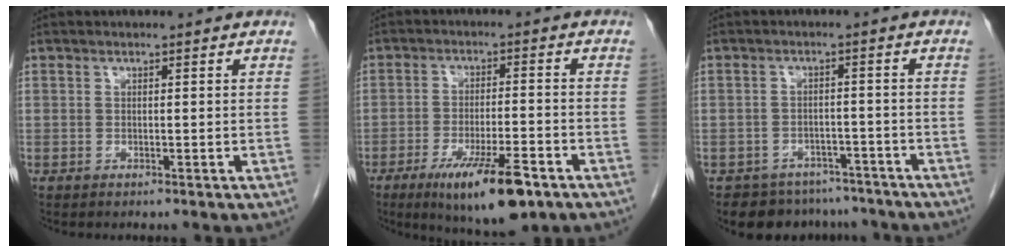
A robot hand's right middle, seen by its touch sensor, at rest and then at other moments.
{"total": 12.0, "force": [-7.1, 2.2, 9.5], "torque": [-0.157, -0.023, -0.107]}
{"total": 8.5, "force": [-7.3, 4.4, 0.7], "torque": [0.000, 0.016, -0.090]}